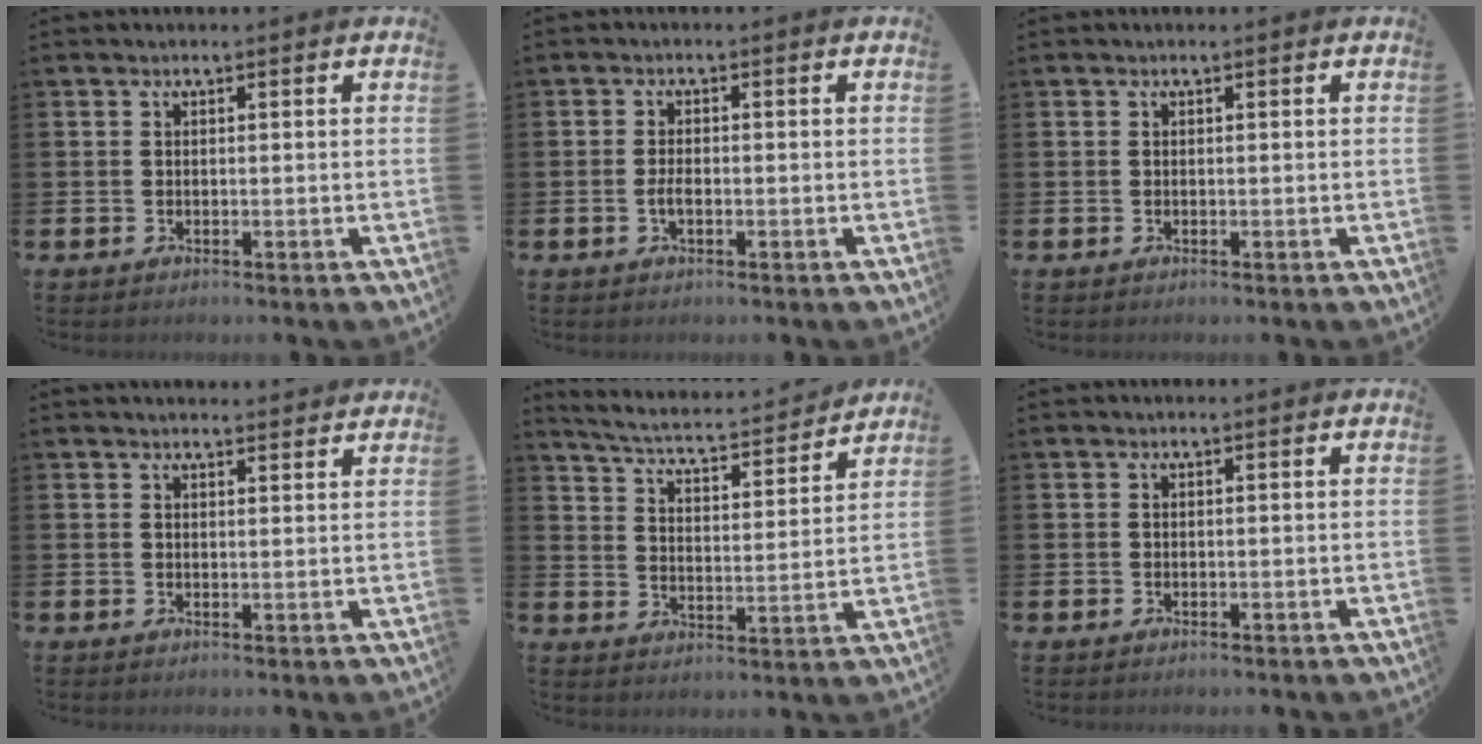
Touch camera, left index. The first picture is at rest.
{"total": 1.9, "force": [-0.6, 0.8, 1.6], "torque": [-0.026, 0.000, -0.012]}
{"total": 0.0}
{"total": 2.1, "force": [2.0, 0.2, 0.0], "torque": [0.009, -0.011, 0.035]}
{"total": 4.9, "force": [4.6, 0.5, 1.3], "torque": [-0.053, -0.040, 0.073]}
{"total": 0.0}